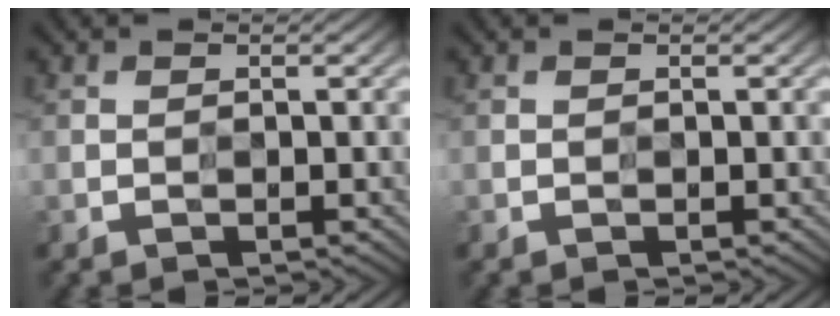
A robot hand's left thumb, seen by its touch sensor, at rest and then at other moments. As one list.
[{"total": 0.0}]